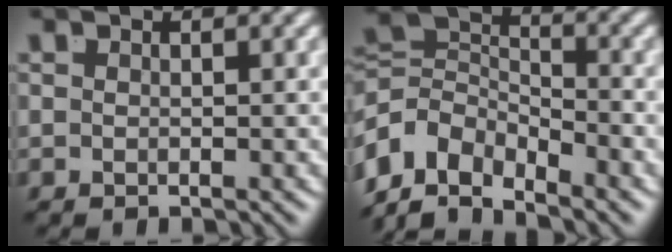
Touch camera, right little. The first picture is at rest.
{"total": 8.9, "force": [-2.3, 7.0, 5.0], "torque": [-0.109, -0.041, -0.037]}